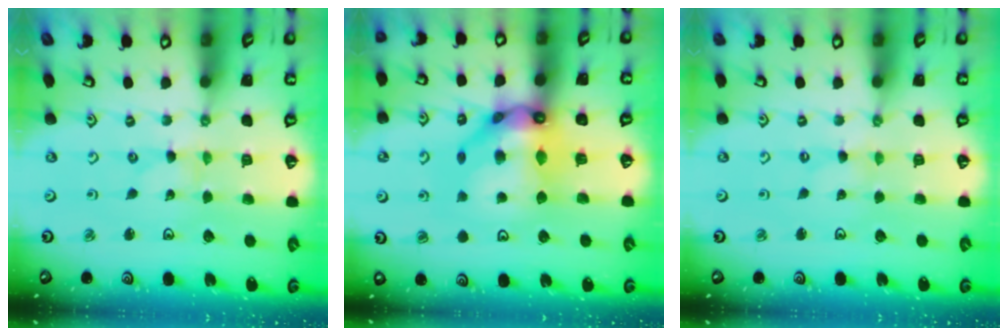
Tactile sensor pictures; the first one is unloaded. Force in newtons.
{"total": 15.2, "press": 15.1, "slide": 1.4}
{"total": 0.0}